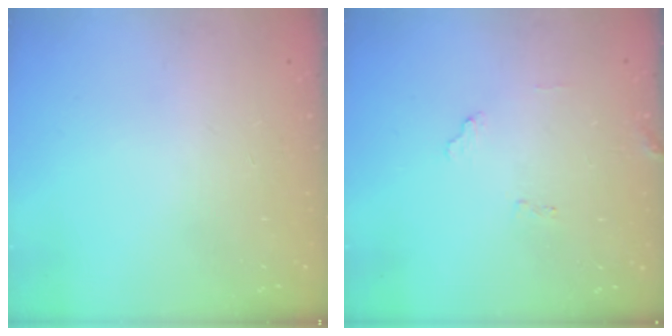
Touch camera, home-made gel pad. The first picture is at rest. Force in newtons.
{"total": 8.5, "press": 8.4, "slide": 0.5}